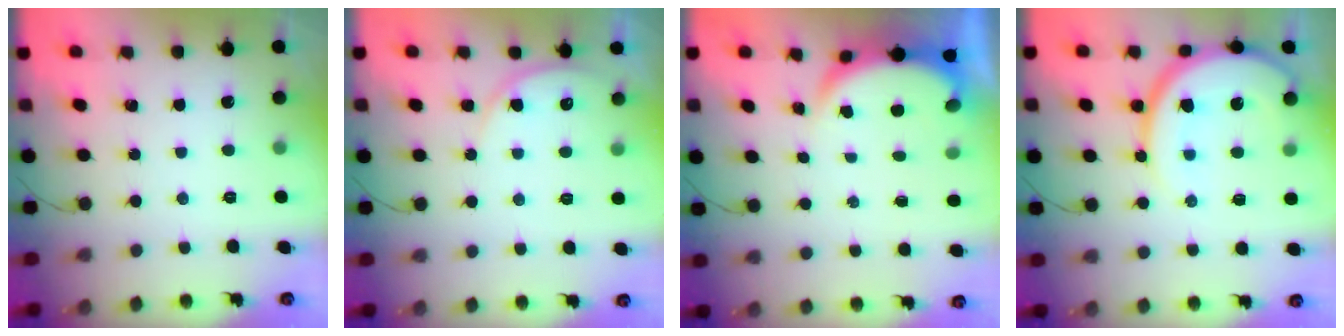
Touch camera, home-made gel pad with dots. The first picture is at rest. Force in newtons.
{"total": 5.9, "press": 5.9, "slide": 0.4}
{"total": 4.0, "press": 3.9, "slide": 0.6}
{"total": 14.5, "press": 14.4, "slide": 1.6}